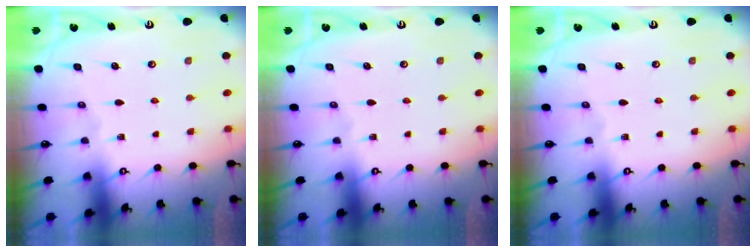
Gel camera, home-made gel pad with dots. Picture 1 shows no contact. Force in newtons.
{"total": 0.0}
{"total": 0.0}